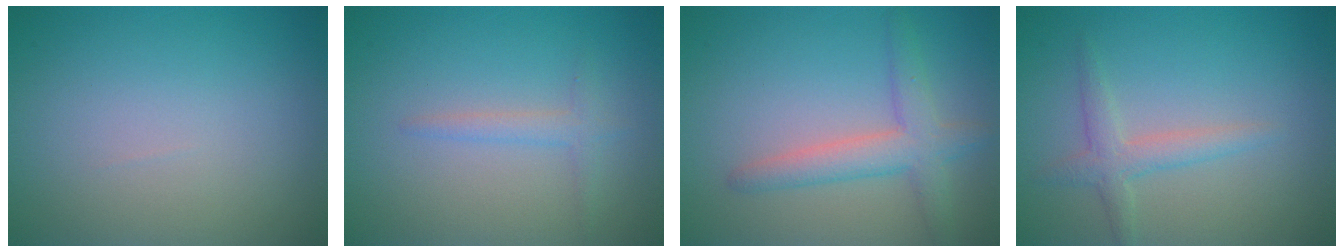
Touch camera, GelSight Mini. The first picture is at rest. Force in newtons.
{"total": 1.5, "press": 1.5, "slide": 0.1}
{"total": 3.7, "press": 3.7, "slide": 0.1}
{"total": 2.2, "press": 2.2, "slide": 0.1}